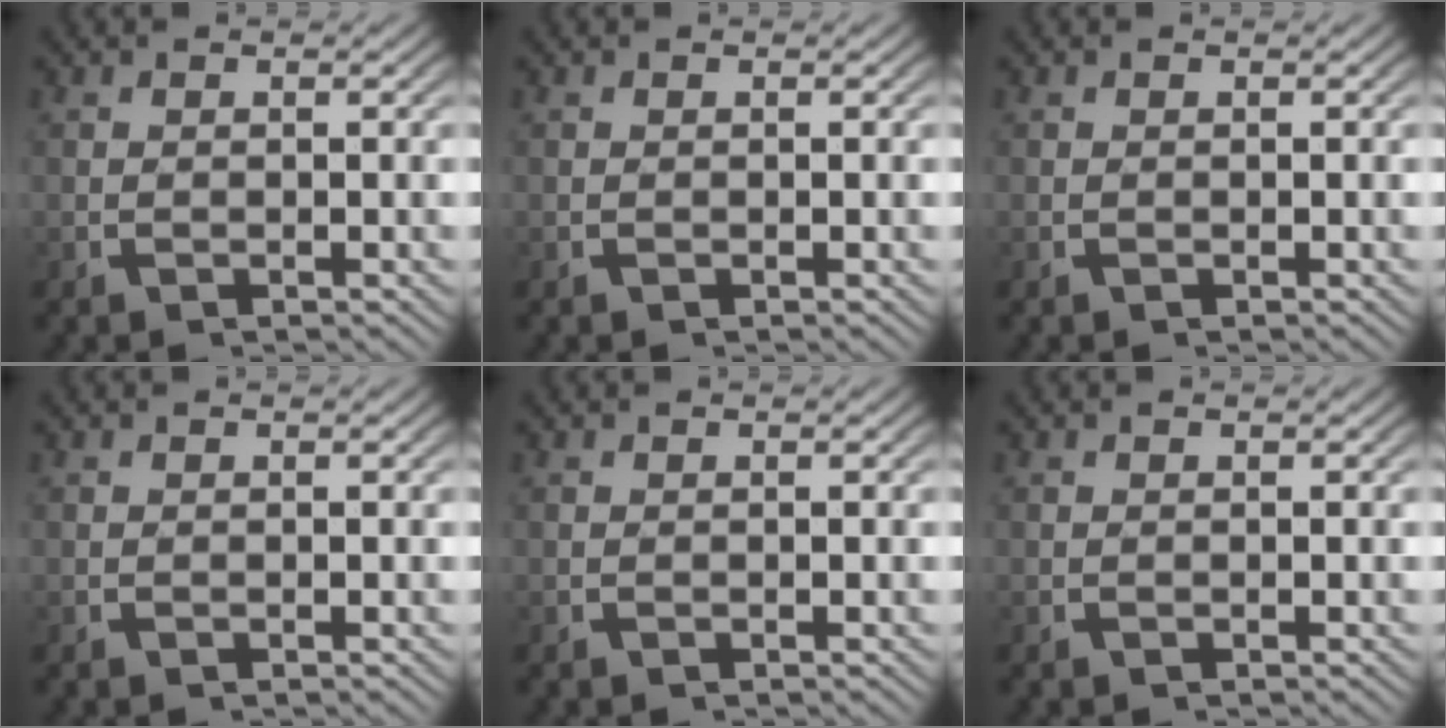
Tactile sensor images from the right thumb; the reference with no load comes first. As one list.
[{"total": 0.0}, {"total": 0.0}, {"total": 0.0}, {"total": 0.0}, {"total": 0.0}]